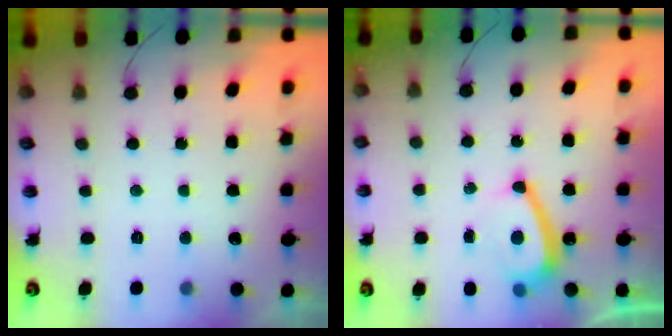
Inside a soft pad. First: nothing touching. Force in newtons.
{"total": 8.0, "press": 7.7, "slide": 2.2}